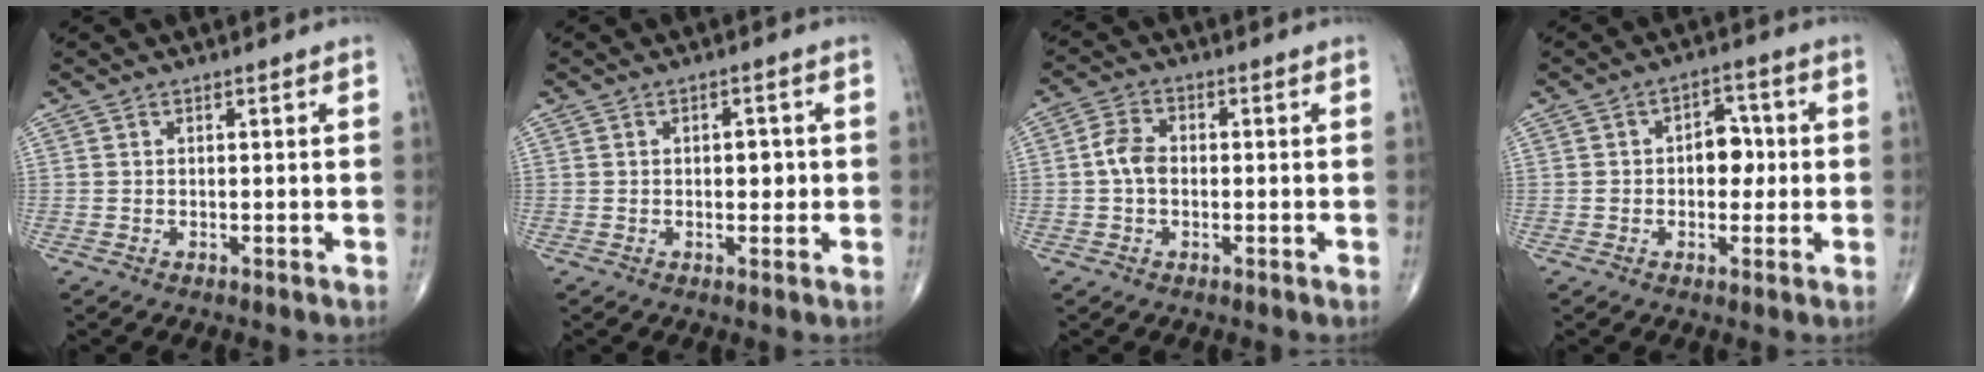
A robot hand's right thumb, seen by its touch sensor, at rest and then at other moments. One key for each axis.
{"total": 2.9, "fx": 0.1, "fy": 1.7, "fz": 2.3, "tx": -0.020, "ty": 0.002, "tz": -0.001}
{"total": 4.7, "fx": -0.3, "fy": 3.2, "fz": 3.4, "tx": -0.064, "ty": 0.014, "tz": -0.014}
{"total": 6.1, "fx": 0.1, "fy": 4.2, "fz": 4.4, "tx": -0.031, "ty": 0.014, "tz": -0.005}